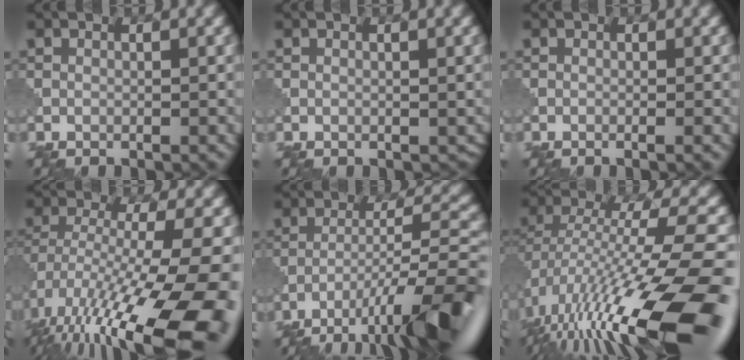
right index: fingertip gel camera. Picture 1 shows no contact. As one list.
[{"total": 0.6, "force": [0.2, 0.4, 0.4], "torque": [-0.005, 0.000, 0.003]}, {"total": 0.8, "force": [-0.3, 0.1, 0.8], "torque": [-0.008, -0.001, -0.008]}, {"total": 17.2, "force": [-8.5, 5.2, 14.0], "torque": [-0.261, -0.019, -0.125]}, {"total": 11.1, "force": [-7.1, 1.6, 8.4], "torque": [-0.127, 0.014, -0.116]}, {"total": 15.9, "force": [-6.2, 4.1, 14.1], "torque": [-0.240, 0.012, -0.102]}]